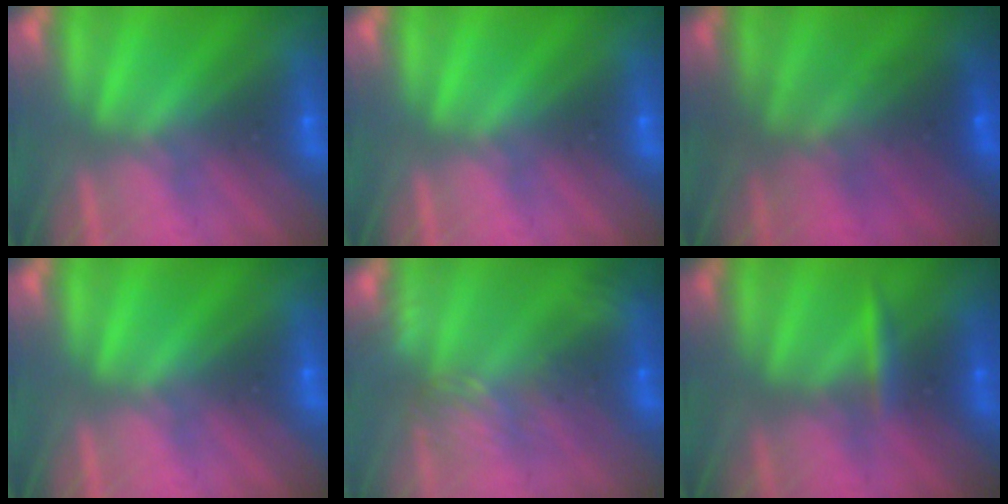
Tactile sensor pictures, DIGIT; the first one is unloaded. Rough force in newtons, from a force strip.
{"total": 0.0}
{"total": 7.7}
{"total": 0.0}
{"total": 7.1}
{"total": 2.4}